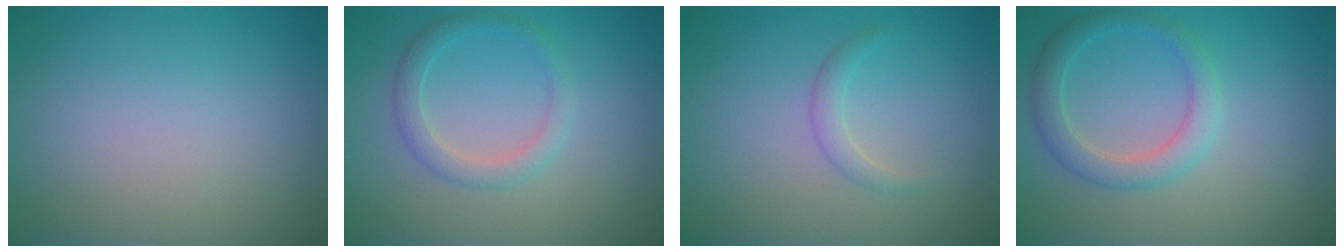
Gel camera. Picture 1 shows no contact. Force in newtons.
{"total": 2.2, "press": 2.2, "slide": 0.1}
{"total": 1.2, "press": 1.2, "slide": 0.0}
{"total": 2.8, "press": 2.8, "slide": 0.2}